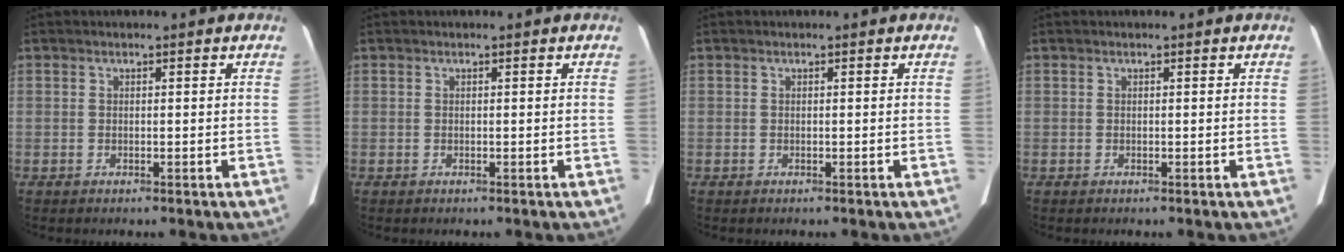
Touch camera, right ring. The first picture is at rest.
{"total": 0.0}
{"total": 0.0}
{"total": 0.0}